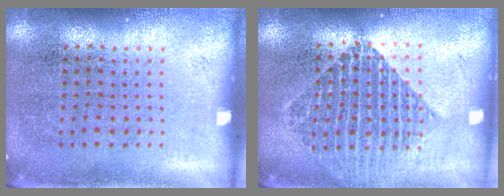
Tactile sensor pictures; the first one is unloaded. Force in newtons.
{"total": 1.9, "press": 1.5, "slide": 1.1}